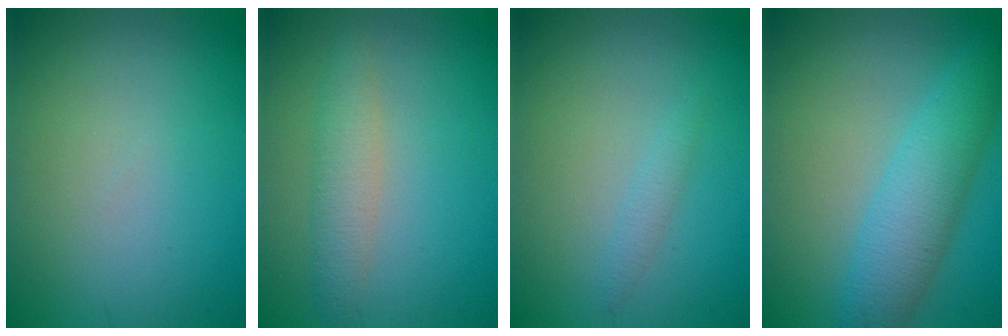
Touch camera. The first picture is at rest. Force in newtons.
{"total": 2.5, "press": 2.5, "slide": 0.1}
{"total": 1.0, "press": 1.0, "slide": 0.1}
{"total": 5.1, "press": 5.1, "slide": 0.2}